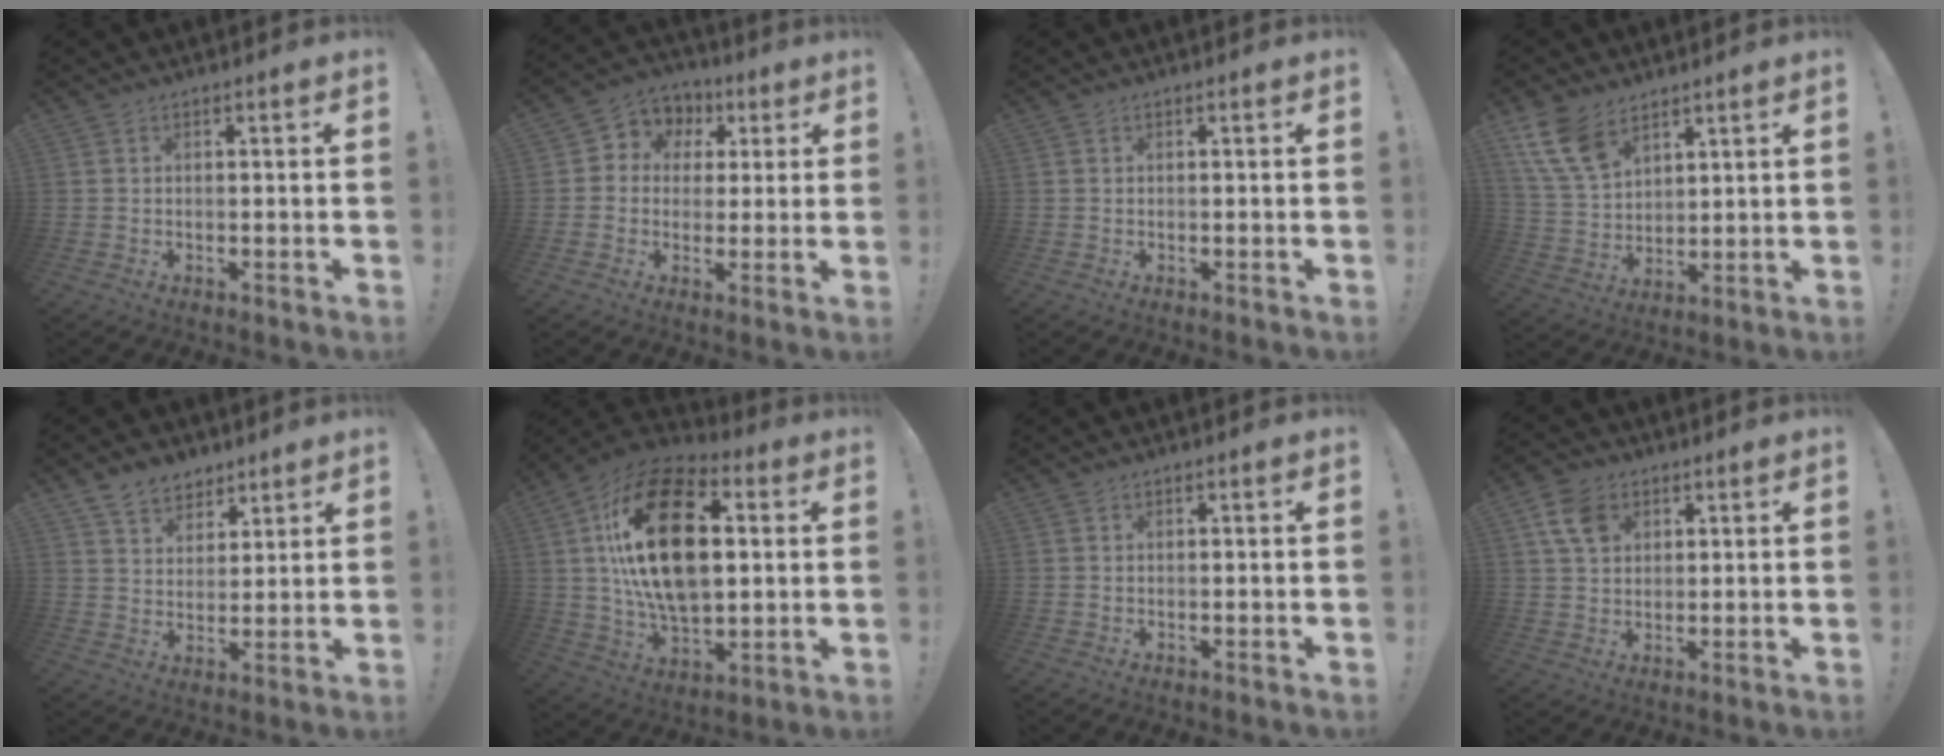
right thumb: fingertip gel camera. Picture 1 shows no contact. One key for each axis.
{"total": 6.6, "fx": 0.6, "fy": 6.3, "fz": 1.9, "tx": -0.025, "ty": -0.004, "tz": 0.016}
{"total": 0.0}
{"total": 12.1, "fx": 7.8, "fy": 6.9, "fz": 6.2, "tx": -0.132, "ty": -0.033, "tz": 0.153}
{"total": 8.6, "fx": 6.3, "fy": 5.5, "fz": 1.9, "tx": -0.033, "ty": -0.042, "tz": 0.125}
{"total": 27.5, "fx": 5.1, "fy": 16.1, "fz": 21.7, "tx": -0.394, "ty": -0.010, "tz": 0.085}
{"total": 0.0}
{"total": 8.8, "fx": 3.9, "fy": 6.4, "fz": 4.5, "tx": -0.084, "ty": 0.000, "tz": 0.081}